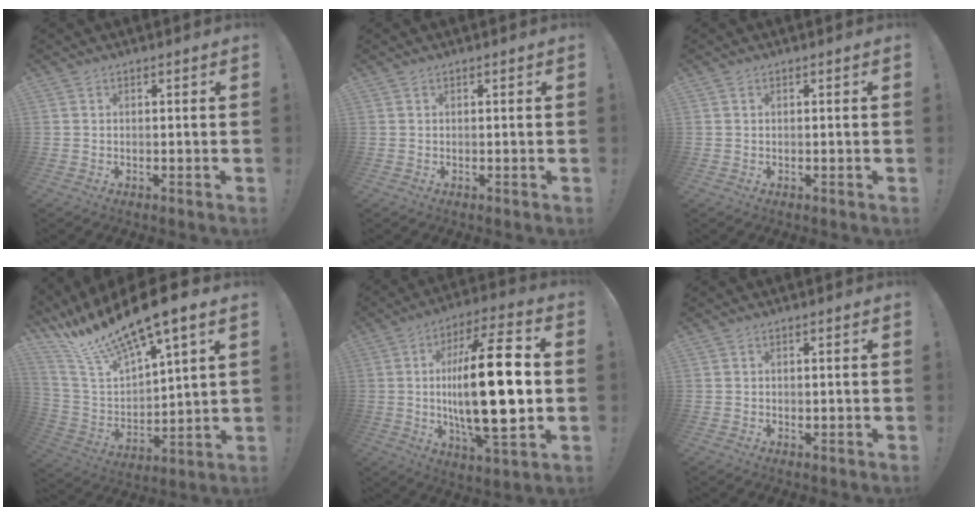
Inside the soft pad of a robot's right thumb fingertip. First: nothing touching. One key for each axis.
{"total": 0.0}
{"total": 0.0}
{"total": 16.9, "fx": 13.1, "fy": 4.4, "fz": 9.6, "tx": -0.187, "ty": -0.092, "tz": 0.228}
{"total": 25.9, "fx": 0.3, "fy": 8.2, "fz": 24.6, "tx": -0.419, "ty": -0.010, "tz": -0.005}
{"total": 0.6, "fx": 0.5, "fy": 0.3, "fz": 0.0, "tx": 0.000, "ty": 0.002, "tz": 0.009}